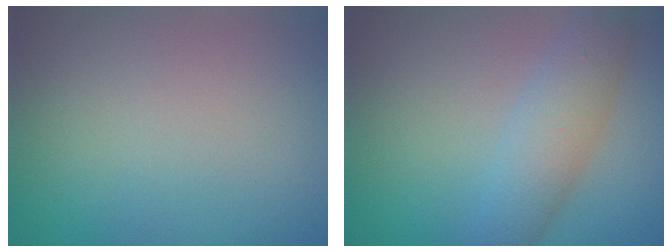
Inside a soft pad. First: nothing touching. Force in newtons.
{"total": 4.1, "press": 4.1, "slide": 0.0}